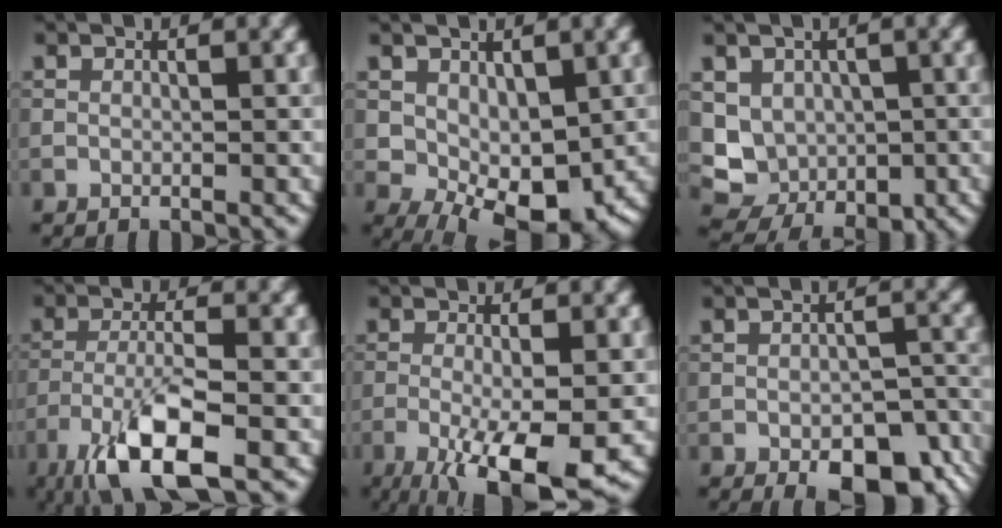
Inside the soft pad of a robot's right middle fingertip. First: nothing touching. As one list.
[{"total": 6.1, "force": [-0.5, 3.9, 4.7], "torque": [-0.083, -0.012, -0.003]}, {"total": 6.1, "force": [0.0, 5.3, 3.0], "torque": [-0.038, -0.013, 0.004]}, {"total": 7.5, "force": [-4.3, 1.9, 5.9], "torque": [-0.113, -0.002, -0.087]}, {"total": 8.7, "force": [-3.6, 2.2, 7.6], "torque": [-0.133, -0.013, -0.056]}, {"total": 8.6, "force": [-5.0, 3.6, 6.0], "torque": [-0.072, -0.015, -0.056]}]